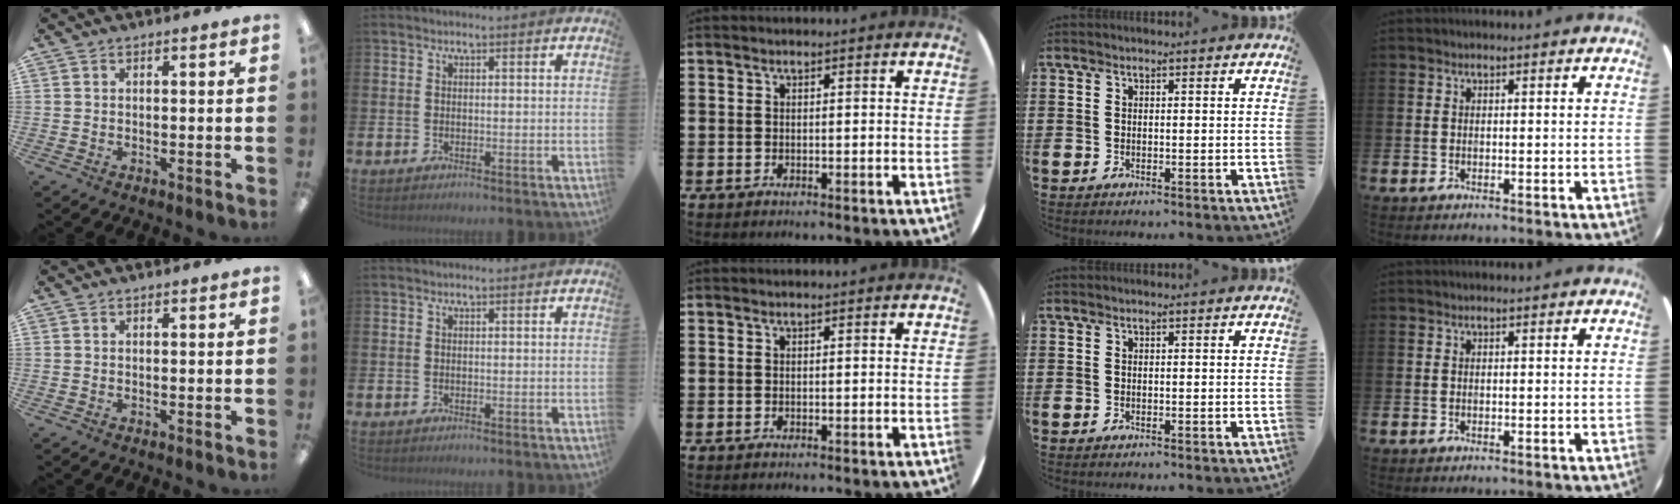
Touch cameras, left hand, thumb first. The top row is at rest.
{}